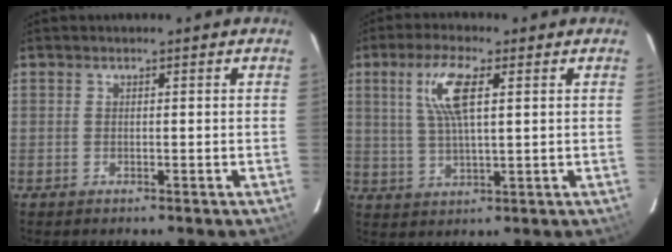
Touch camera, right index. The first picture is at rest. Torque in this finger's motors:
{"motor_torque": [0.73, 0.51, 0.25, 0.13]}